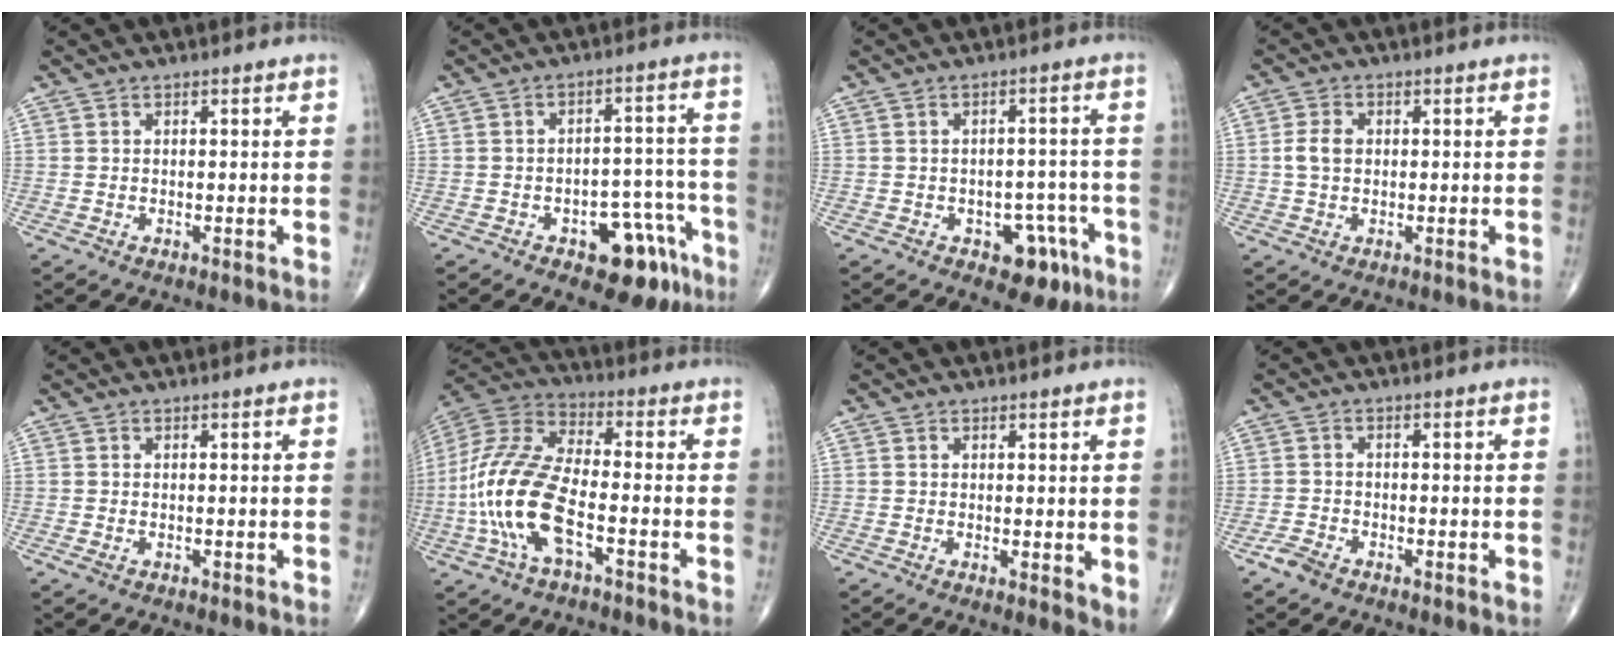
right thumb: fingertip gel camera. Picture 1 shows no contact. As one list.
[{"total": 11.2, "force": [-6.2, 5.7, 7.4], "torque": [-0.056, 0.050, -0.075]}, {"total": 7.6, "force": [-3.9, 4.6, 4.6], "torque": [-0.021, 0.029, -0.045]}, {"total": 3.4, "force": [0.2, 2.4, 2.4], "torque": [-0.049, 0.007, 0.001]}, {"total": 0.7, "force": [-0.3, 0.4, 0.5], "torque": [-0.016, -0.001, -0.005]}, {"total": 17.6, "force": [-5.0, 7.3, 15.2], "torque": [-0.336, 0.030, -0.097]}, {"total": 3.4, "force": [0.3, 1.1, 3.2], "torque": [-0.049, -0.014, 0.005]}, {"total": 2.6, "force": [-1.9, 1.3, 1.3], "torque": [-0.030, 0.003, -0.038]}]